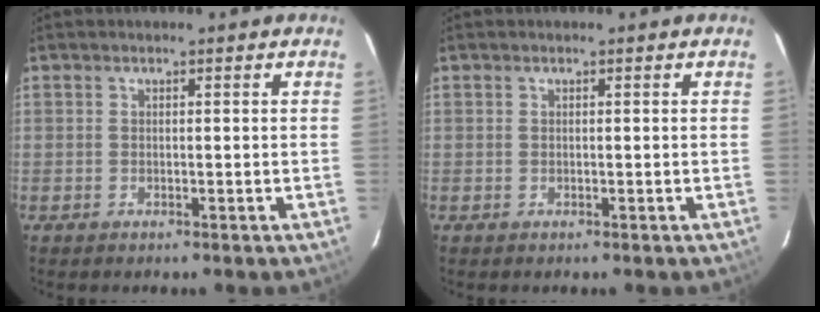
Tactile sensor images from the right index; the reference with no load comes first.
{"total": 0.0}